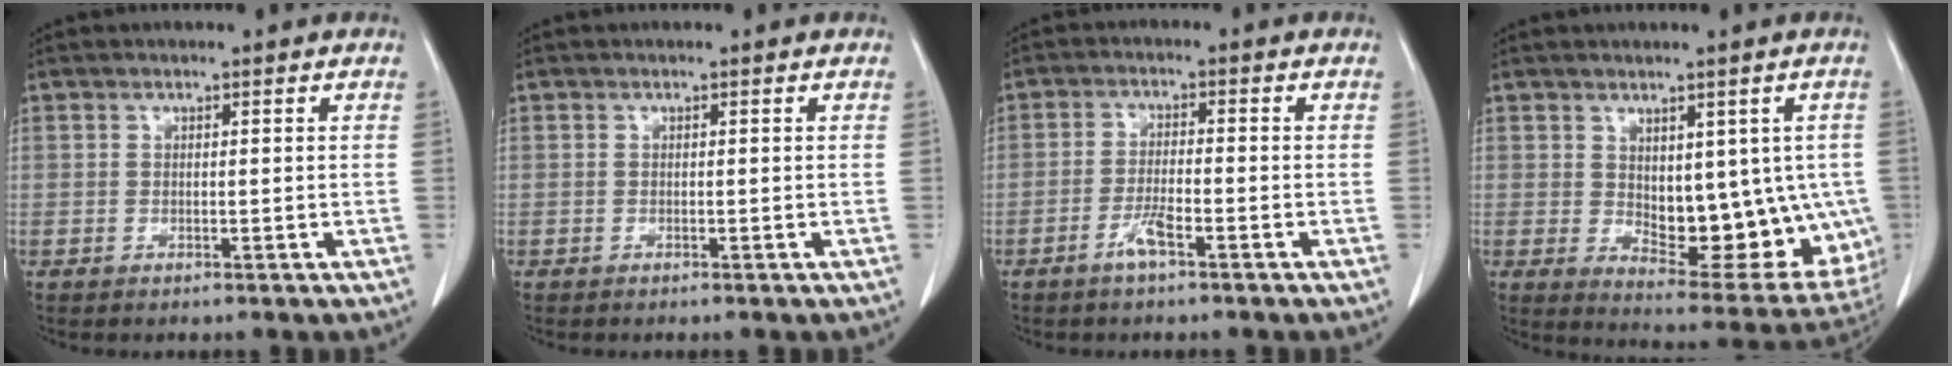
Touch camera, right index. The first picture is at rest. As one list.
[{"total": 0.0}, {"total": 3.5, "force": [-2.1, 0.3, 2.8], "torque": [-0.057, -0.001, -0.040]}, {"total": 14.7, "force": [-0.8, 7.3, 12.8], "torque": [-0.146, -0.005, 0.014]}]